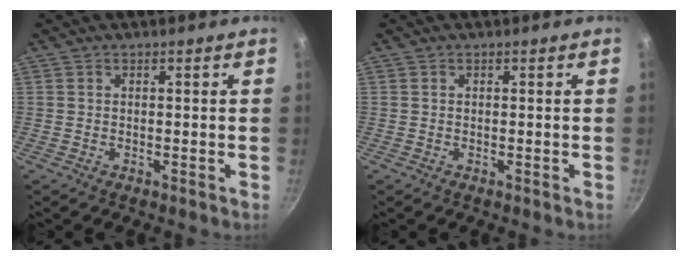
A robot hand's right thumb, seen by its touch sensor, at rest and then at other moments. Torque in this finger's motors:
{"motor_torque": [0.04, 0.07, -0.03, 0.02, 0.00]}